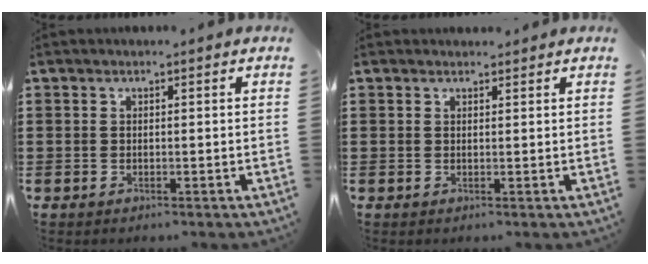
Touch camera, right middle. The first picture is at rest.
{"total": 0.9, "force": [0.9, 0.4, 0.0], "torque": [0.006, -0.002, 0.015]}